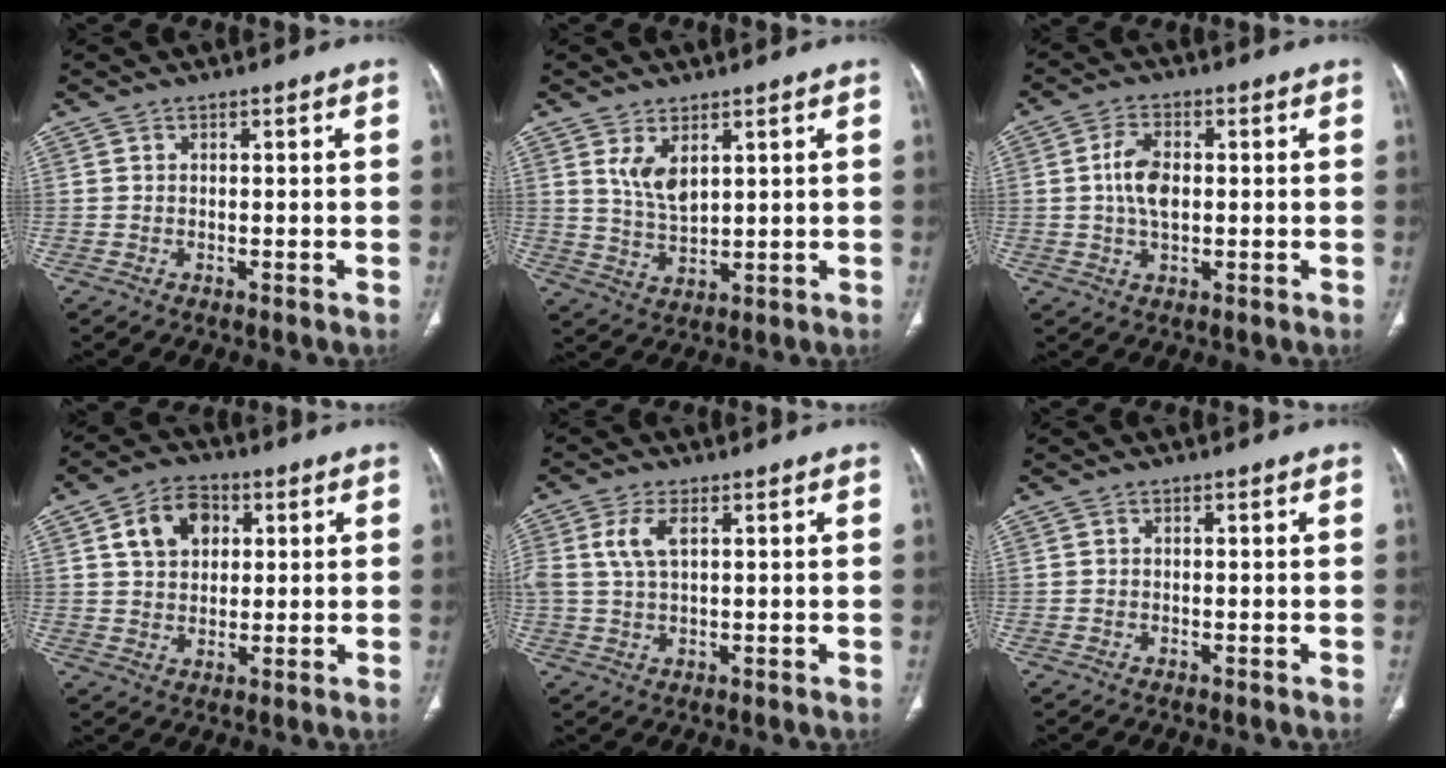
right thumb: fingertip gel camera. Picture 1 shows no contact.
{"total": 5.7, "force": [2.6, 2.7, 4.3], "torque": [-0.076, -0.021, 0.061]}
{"total": 6.3, "force": [0.3, 3.6, 5.1], "torque": [-0.099, 0.007, 0.004]}
{"total": 9.3, "force": [3.1, 6.8, 5.6], "torque": [-0.070, 0.000, 0.051]}
{"total": 5.3, "force": [1.6, 2.6, 4.3], "torque": [-0.103, 0.003, 0.035]}
{"total": 0.0}